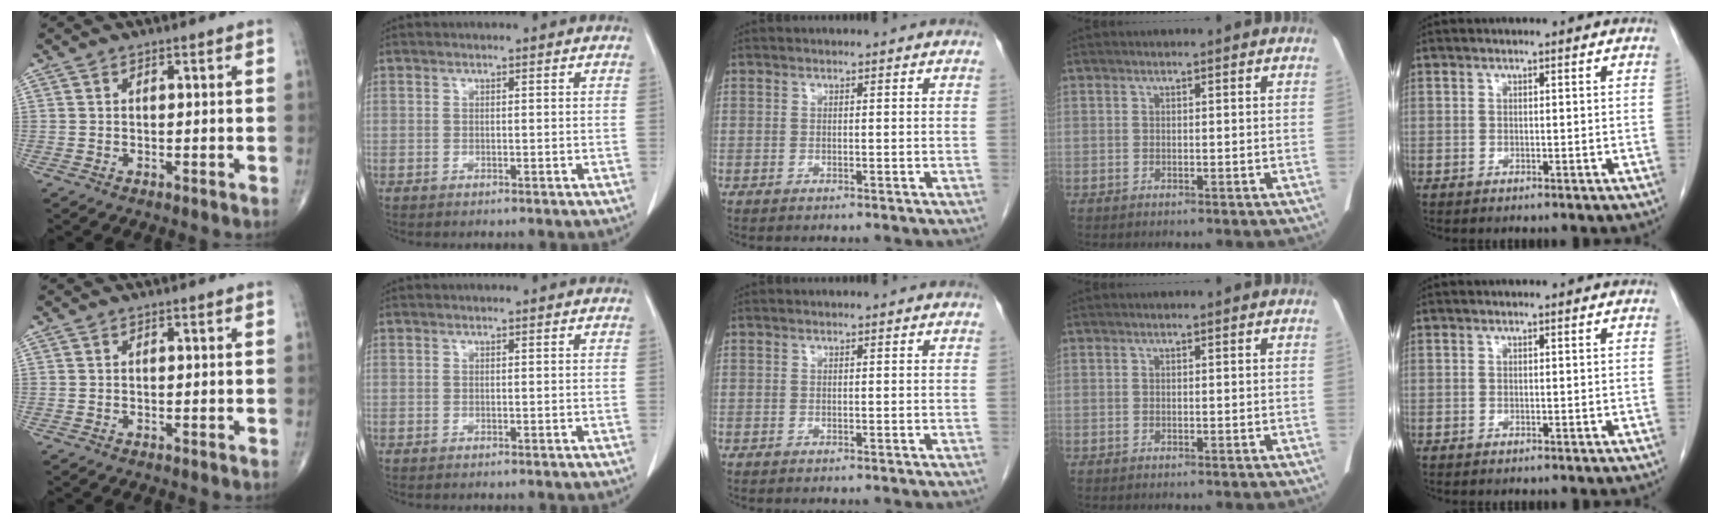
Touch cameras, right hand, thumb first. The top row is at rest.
{}